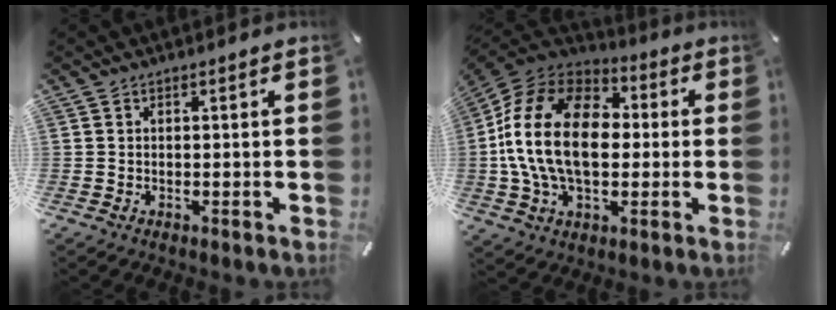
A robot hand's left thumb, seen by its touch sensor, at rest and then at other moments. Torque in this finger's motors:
{"motor_torque": [1.02, 2.05, 1.87, -0.90, 1.06]}